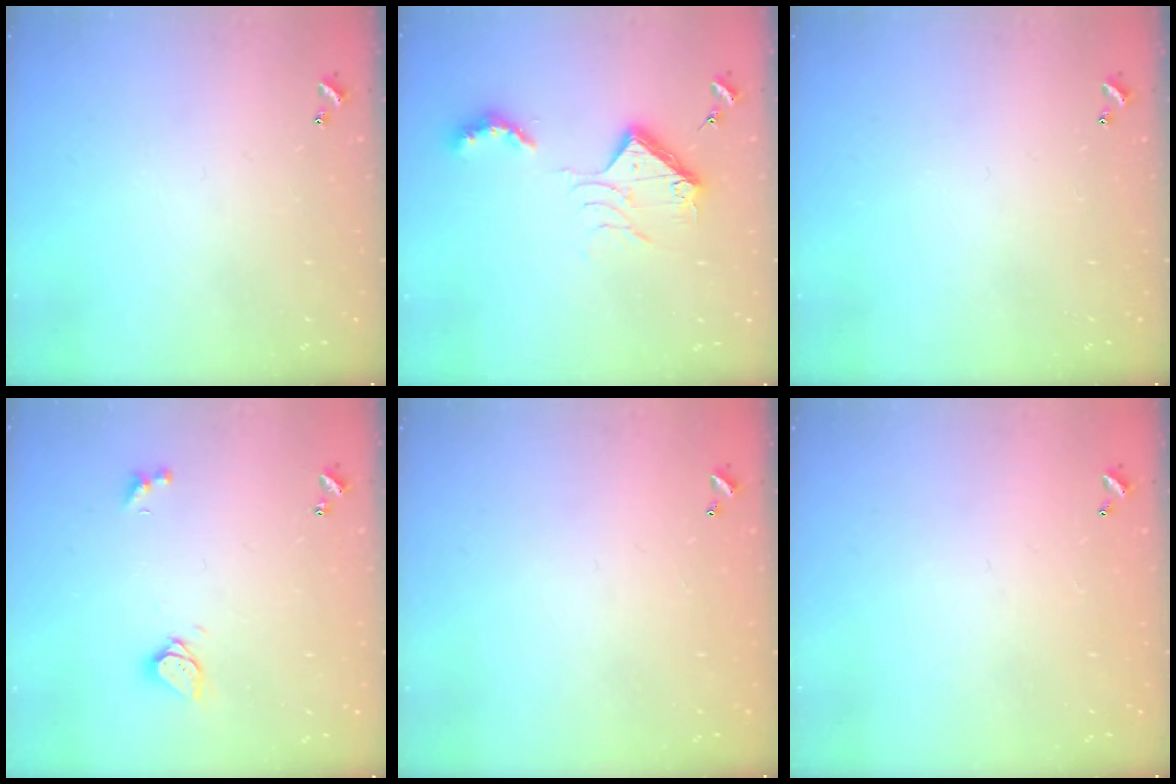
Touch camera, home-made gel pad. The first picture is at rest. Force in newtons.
{"total": 12.0, "press": 12.0, "slide": 0.0}
{"total": 0.0}
{"total": 2.9, "press": 2.9, "slide": 0.2}
{"total": 2.7, "press": 2.7, "slide": 0.1}
{"total": 2.8, "press": 2.8, "slide": 0.1}